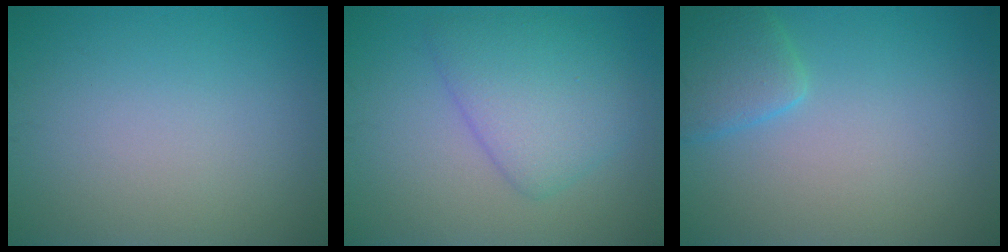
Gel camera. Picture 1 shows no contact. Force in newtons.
{"total": 4.9, "press": 4.9, "slide": 0.3}
{"total": 2.9, "press": 2.9, "slide": 0.2}